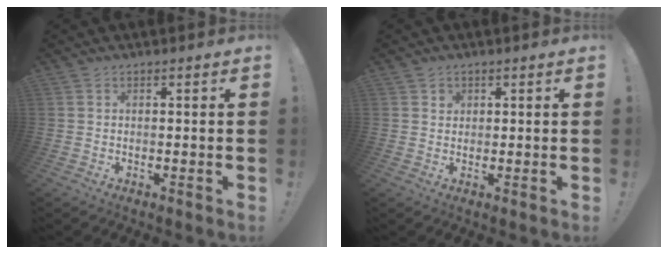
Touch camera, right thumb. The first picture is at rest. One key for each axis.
{"total": 1.2, "fx": 1.0, "fy": 0.7, "fz": 0.2, "tx": 0.010, "ty": -0.010, "tz": 0.015}